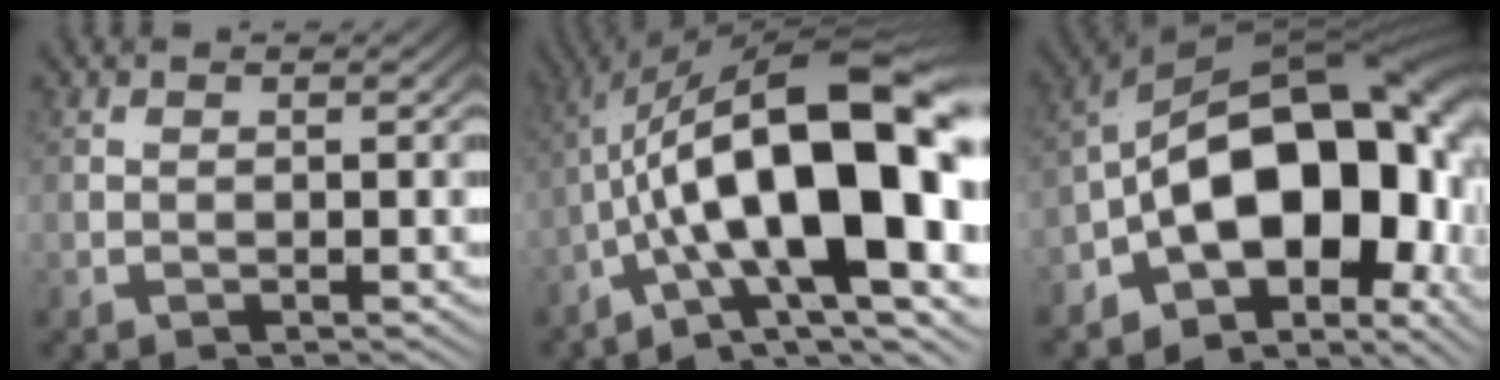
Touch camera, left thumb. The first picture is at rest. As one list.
[{"total": 17.5, "force": [-1.5, 7.4, 15.8], "torque": [-0.252, -0.002, -0.031]}, {"total": 19.8, "force": [-1.0, 11.3, 16.2], "torque": [-0.255, 0.004, -0.032]}]